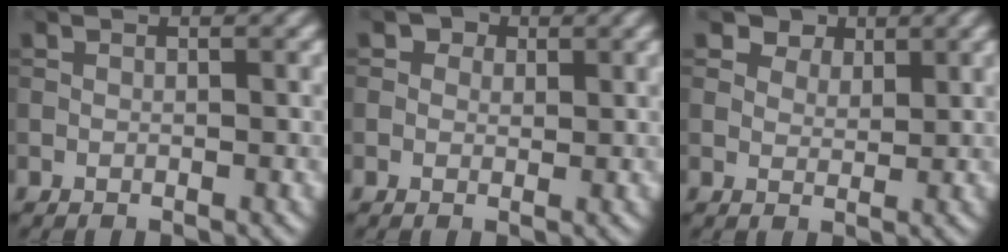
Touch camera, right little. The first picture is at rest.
{"total": 2.2, "force": [1.2, 1.6, 1.0], "torque": [-0.014, -0.001, 0.002]}
{"total": 4.4, "force": [3.2, 2.5, 1.6], "torque": [-0.045, -0.011, 0.057]}